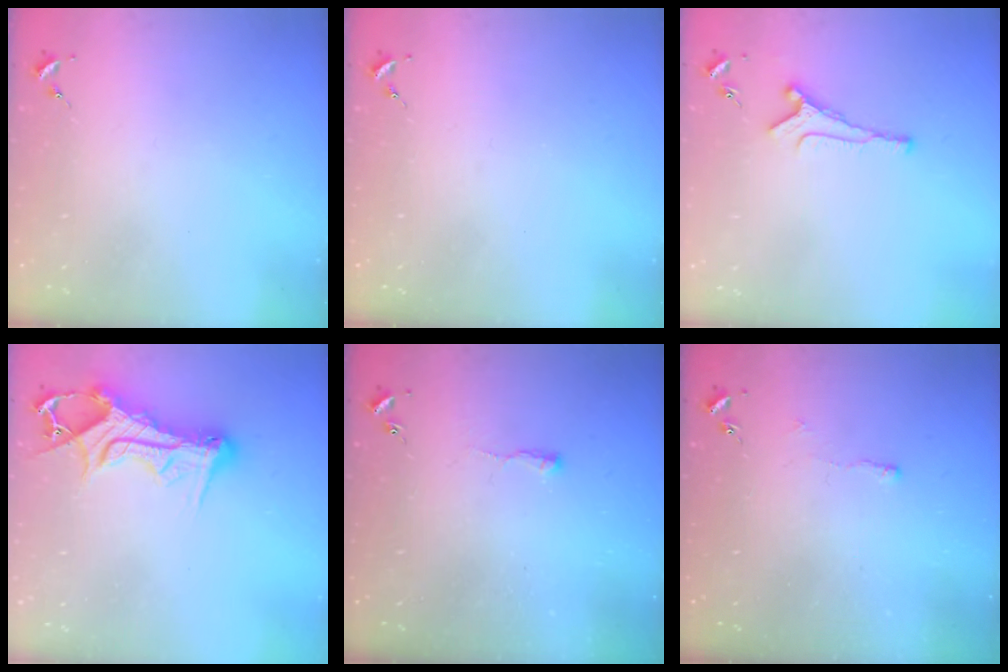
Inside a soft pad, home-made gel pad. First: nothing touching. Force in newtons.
{"total": 0.0}
{"total": 6.8, "press": 6.7, "slide": 0.9}
{"total": 13.7, "press": 13.6, "slide": 1.6}
{"total": 3.0, "press": 3.0, "slide": 0.5}
{"total": 2.8, "press": 2.8, "slide": 0.6}